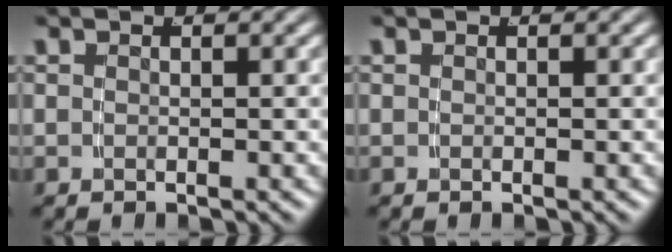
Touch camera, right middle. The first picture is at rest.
{"total": 0.0}